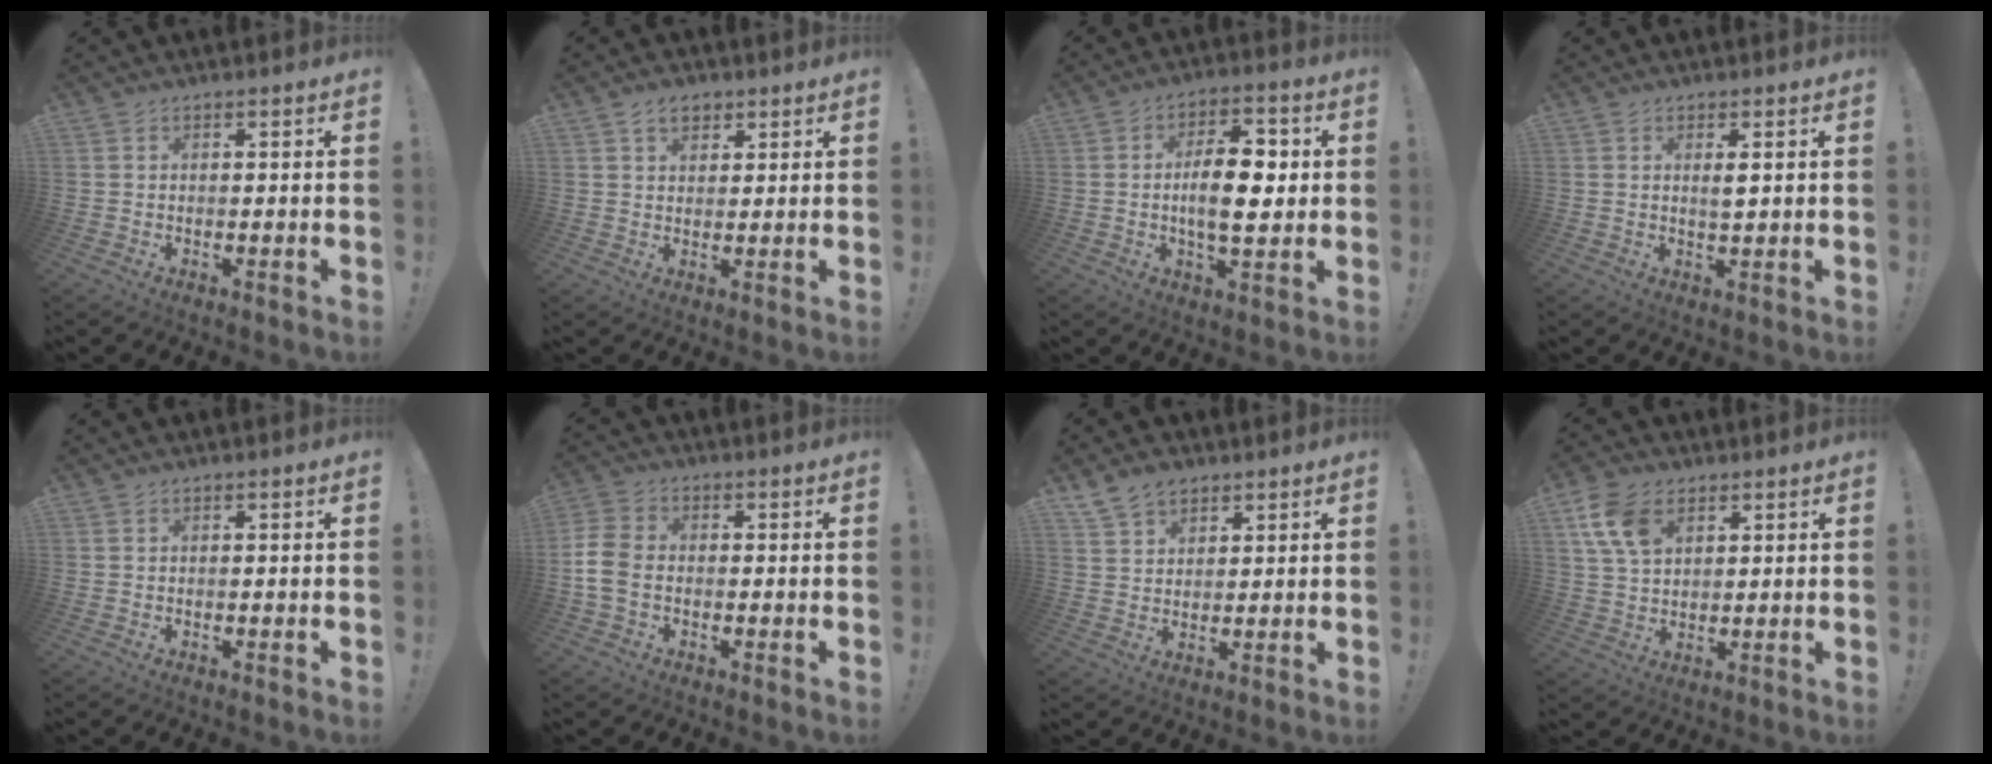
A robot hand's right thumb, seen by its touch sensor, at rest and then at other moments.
{"total": 4.7, "force": [2.8, 3.0, 2.4], "torque": [-0.032, -0.007, 0.049]}
{"total": 13.3, "force": [-0.2, 6.4, 11.6], "torque": [-0.179, 0.004, -0.008]}
{"total": 2.4, "force": [0.8, 0.6, 2.2], "torque": [-0.035, -0.008, 0.010]}
{"total": 0.0}
{"total": 8.2, "force": [-1.7, 5.8, 5.5], "torque": [-0.130, 0.008, -0.028]}
{"total": 6.6, "force": [4.8, 4.2, 1.9], "torque": [-0.039, -0.020, 0.094]}
{"total": 10.4, "force": [4.8, 6.6, 6.4], "torque": [-0.127, -0.011, 0.091]}